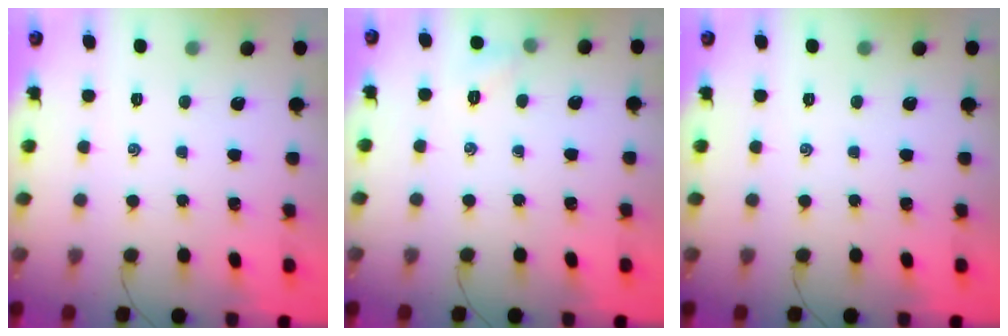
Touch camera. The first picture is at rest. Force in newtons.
{"total": 4.8, "press": 4.5, "slide": 1.4}
{"total": 0.0}